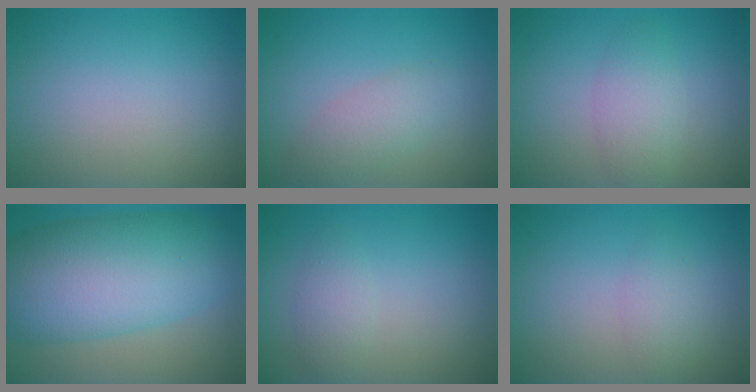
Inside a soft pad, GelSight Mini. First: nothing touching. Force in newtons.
{"total": 2.6, "press": 2.6, "slide": 0.1}
{"total": 2.8, "press": 2.8, "slide": 0.1}
{"total": 11.4, "press": 11.4, "slide": 0.2}
{"total": 1.8, "press": 1.8, "slide": 0.1}
{"total": 1.8, "press": 1.8, "slide": 0.0}